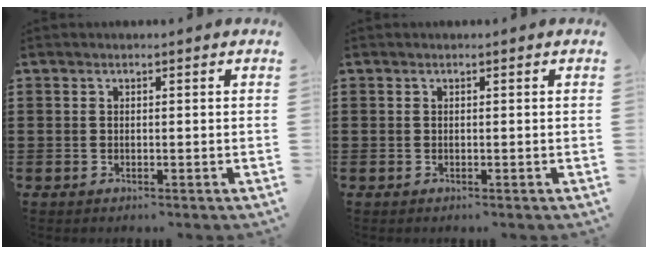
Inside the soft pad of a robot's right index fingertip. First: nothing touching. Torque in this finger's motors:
{"motor_torque": [-0.11, 0.11, 0.00, 0.00]}